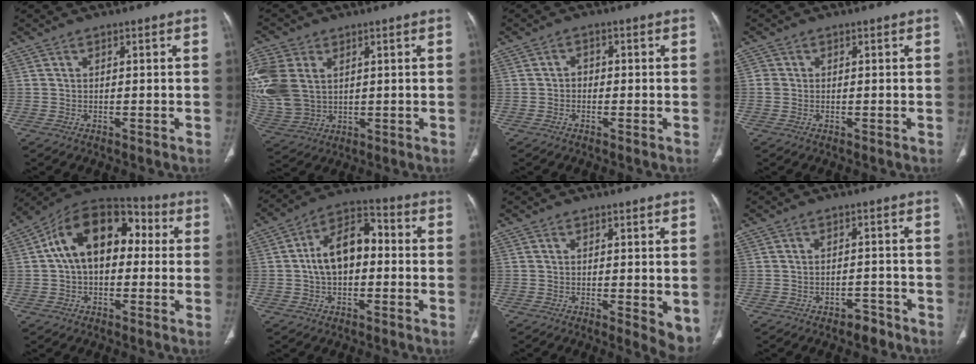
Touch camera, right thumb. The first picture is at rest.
{"total": 16.0, "force": [3.4, 11.7, 10.4], "torque": [-0.260, -0.005, 0.078]}
{"total": 1.7, "force": [-0.5, 1.5, 0.7], "torque": [0.001, 0.008, -0.016]}
{"total": 1.4, "force": [-0.1, 1.4, 0.4], "torque": [0.000, 0.004, -0.001]}
{"total": 16.7, "force": [2.2, 10.8, 12.5], "torque": [-0.170, 0.047, 0.024]}
{"total": 11.8, "force": [-0.1, 7.4, 9.1], "torque": [-0.142, 0.036, -0.014]}
{"total": 5.3, "force": [-0.1, 1.9, 5.0], "torque": [-0.059, -0.015, 0.000]}
{"total": 3.1, "force": [-2.2, 1.7, 1.5], "torque": [-0.014, 0.018, -0.026]}